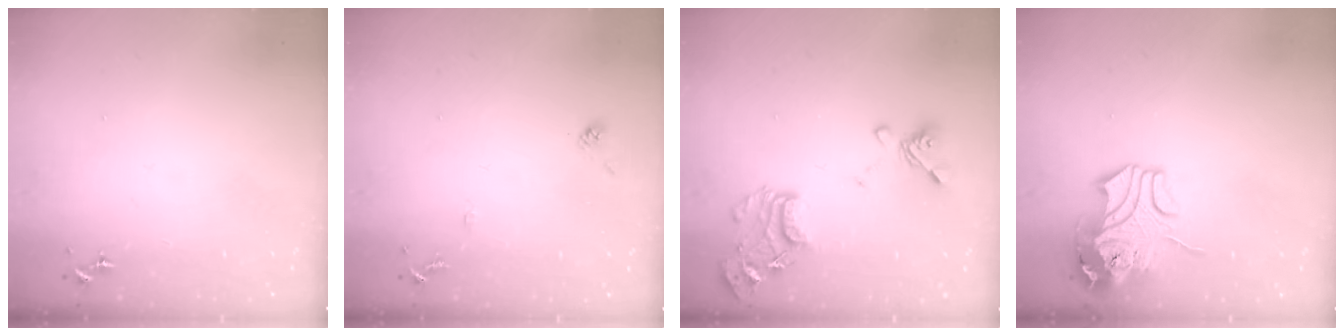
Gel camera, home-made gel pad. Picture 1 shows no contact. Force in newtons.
{"total": 7.8, "press": 7.7, "slide": 0.6}
{"total": 16.4, "press": 16.4, "slide": 1.4}
{"total": 12.0, "press": 11.8, "slide": 2.0}